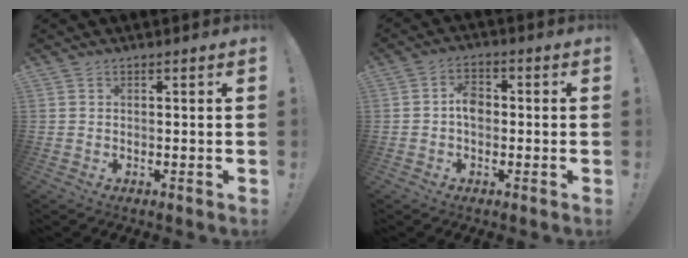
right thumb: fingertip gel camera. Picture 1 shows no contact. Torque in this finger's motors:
{"motor_torque": [0.80, 0.84, 0.54, -0.54, 0.00]}